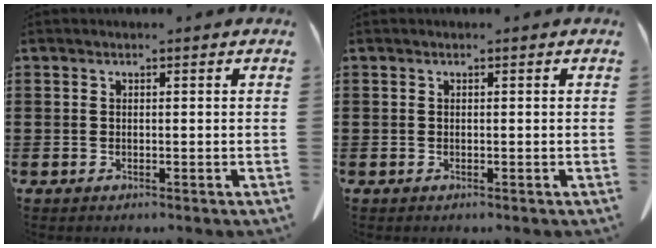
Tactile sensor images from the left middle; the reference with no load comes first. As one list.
[{"total": 0.0}]